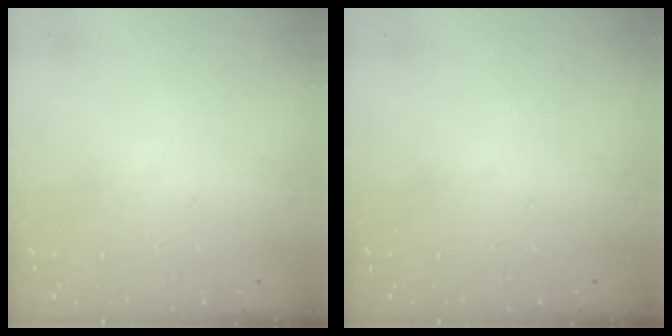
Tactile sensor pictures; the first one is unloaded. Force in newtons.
{"total": 0.0}